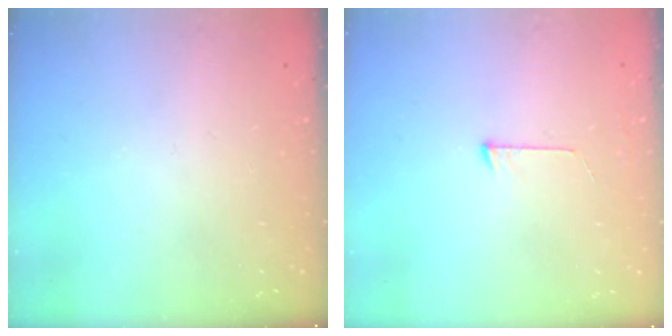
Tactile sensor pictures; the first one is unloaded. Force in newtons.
{"total": 5.5, "press": 5.5, "slide": 0.5}